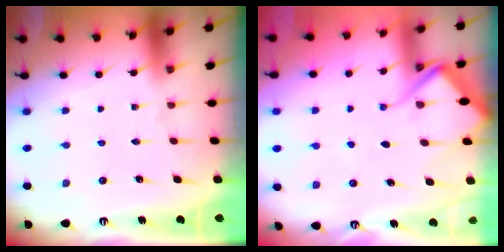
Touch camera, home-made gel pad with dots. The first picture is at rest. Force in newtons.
{"total": 8.3, "press": 8.2, "slide": 1.0}